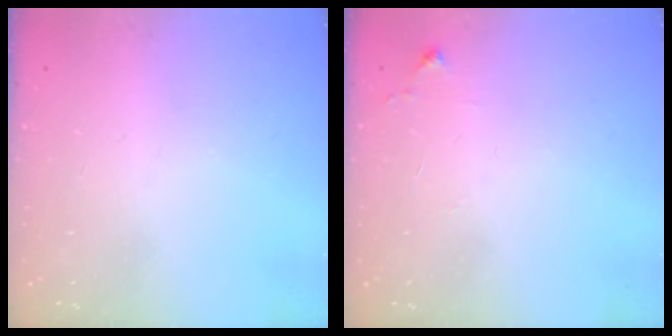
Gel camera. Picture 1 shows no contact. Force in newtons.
{"total": 4.7, "press": 4.7, "slide": 0.6}